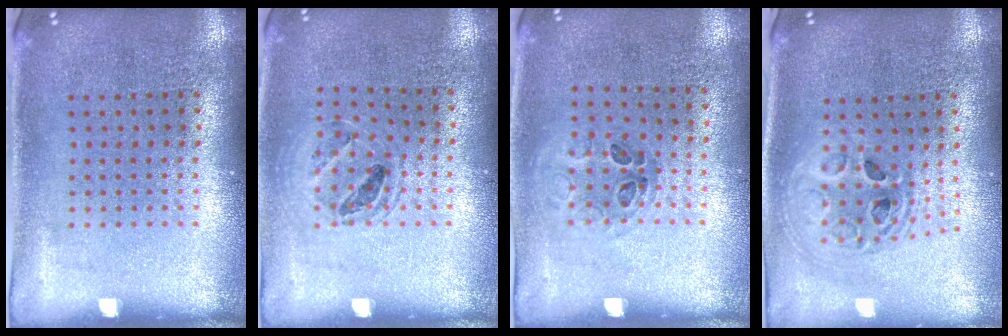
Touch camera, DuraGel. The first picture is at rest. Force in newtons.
{"total": 1.0, "press": 1.0, "slide": 0.2}
{"total": 1.1, "press": 0.7, "slide": 0.8}
{"total": 2.0, "press": 1.6, "slide": 1.2}